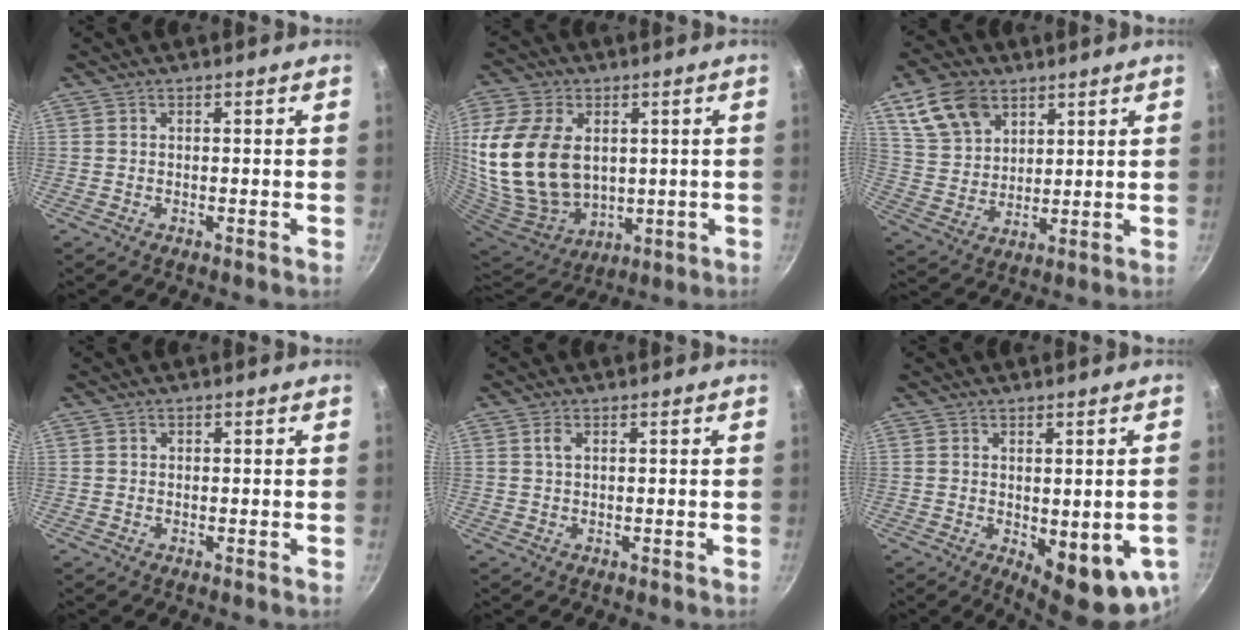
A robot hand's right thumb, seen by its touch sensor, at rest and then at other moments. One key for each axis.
{"total": 23.4, "fx": 3.5, "fy": 16.5, "fz": 16.3, "tx": -0.319, "ty": -0.014, "tz": 0.086}
{"total": 12.1, "fx": 6.3, "fy": 8.2, "fz": 6.2, "tx": -0.100, "ty": -0.014, "tz": 0.131}
{"total": 0.5, "fx": 0.1, "fy": 0.5, "fz": 0.1, "tx": 0.001, "ty": 0.003, "tz": 0.001}
{"total": 1.5, "fx": 0.6, "fy": 0.7, "fz": 1.2, "tx": -0.023, "ty": -0.001, "tz": 0.011}
{"total": 12.0, "fx": -2.5, "fy": 4.7, "fz": 10.7, "tx": -0.105, "ty": -0.014, "tz": -0.020}